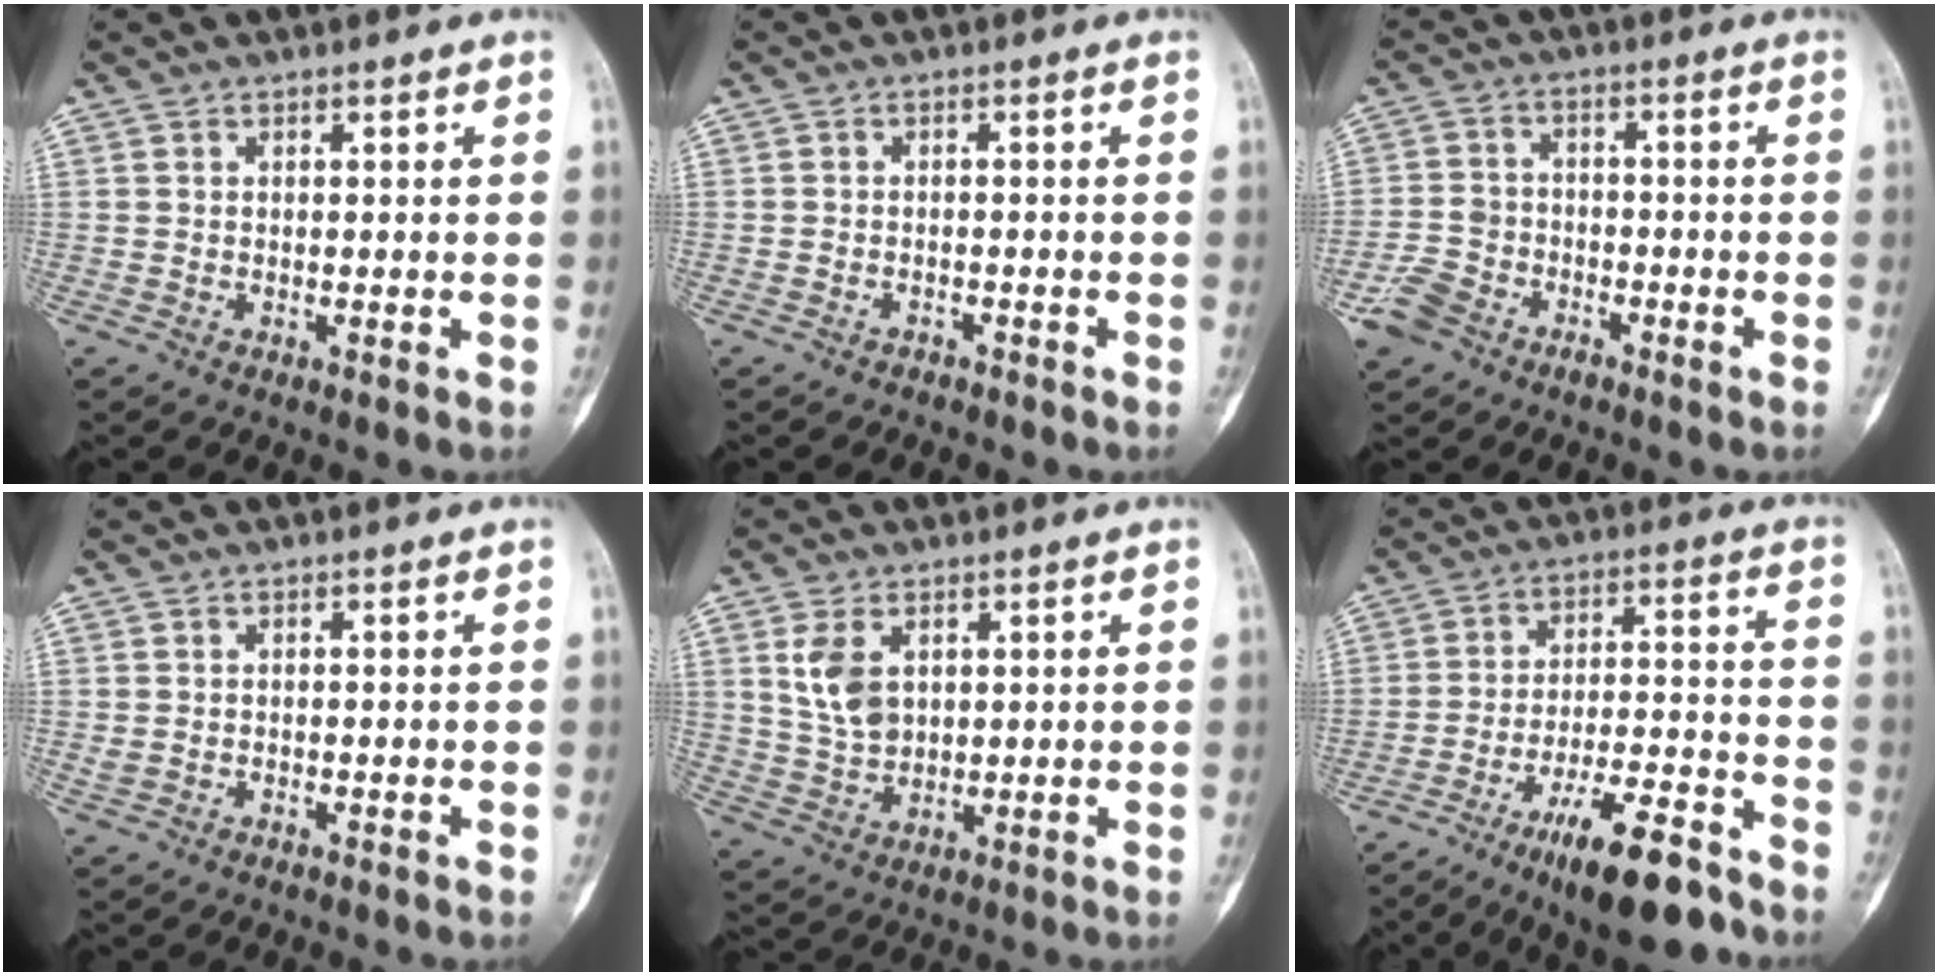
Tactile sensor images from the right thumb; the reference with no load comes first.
{"total": 2.1, "force": [-1.8, 1.0, 0.4], "torque": [-0.012, 0.010, -0.023]}
{"total": 7.2, "force": [-4.3, 5.0, 2.9], "torque": [-0.054, 0.023, -0.085]}
{"total": 1.0, "force": [-0.4, 0.7, 0.6], "torque": [-0.023, 0.008, -0.004]}
{"total": 7.0, "force": [2.4, 4.5, 4.9], "torque": [-0.085, -0.007, 0.057]}
{"total": 14.8, "force": [-10.0, 4.0, 10.2], "torque": [-0.159, 0.072, -0.161]}